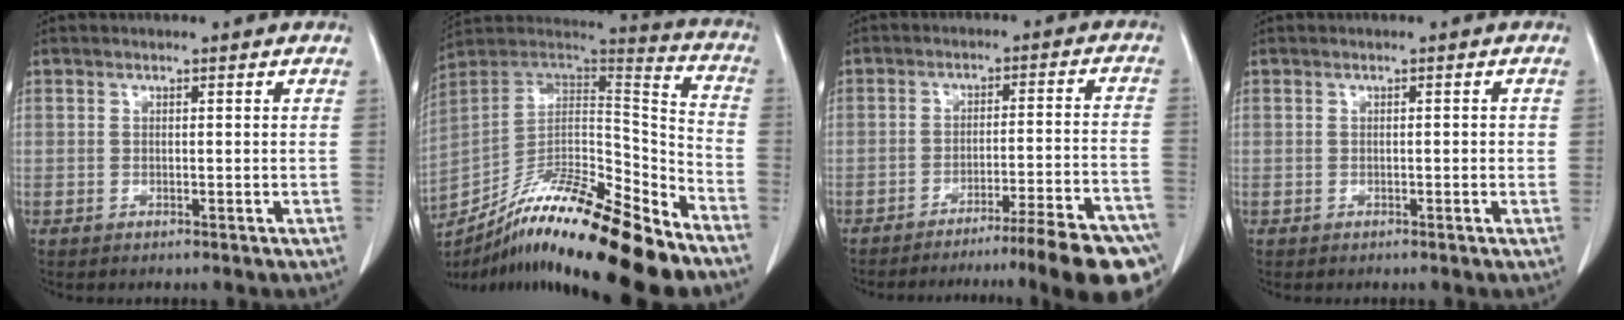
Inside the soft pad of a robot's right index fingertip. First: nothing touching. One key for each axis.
{"total": 23.3, "fx": -17.4, "fy": 3.1, "fz": 15.2, "tx": -0.238, "ty": 0.000, "tz": -0.303}
{"total": 18.8, "fx": -15.3, "fy": 0.3, "fz": 10.9, "tx": -0.067, "ty": 0.003, "tz": -0.203}
{"total": 1.0, "fx": -0.1, "fy": 0.3, "fz": 1.0, "tx": -0.013, "ty": 0.001, "tz": 0.002}